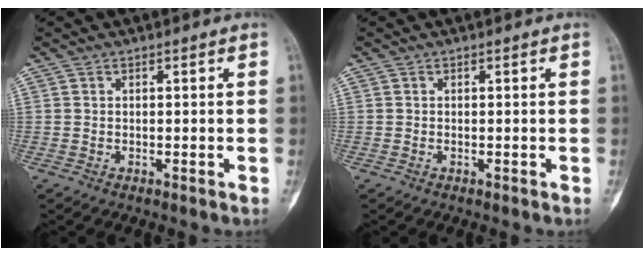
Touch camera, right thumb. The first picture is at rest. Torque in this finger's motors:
{"motor_torque": [0.10, 0.02, 0.06, -0.01, -0.02]}